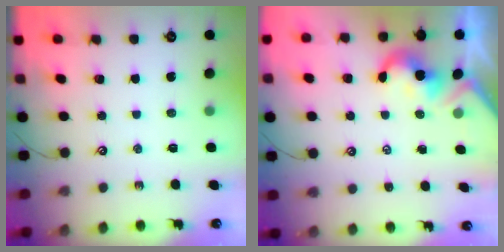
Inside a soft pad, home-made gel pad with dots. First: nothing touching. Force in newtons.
{"total": 2.1, "press": 2.1, "slide": 0.4}